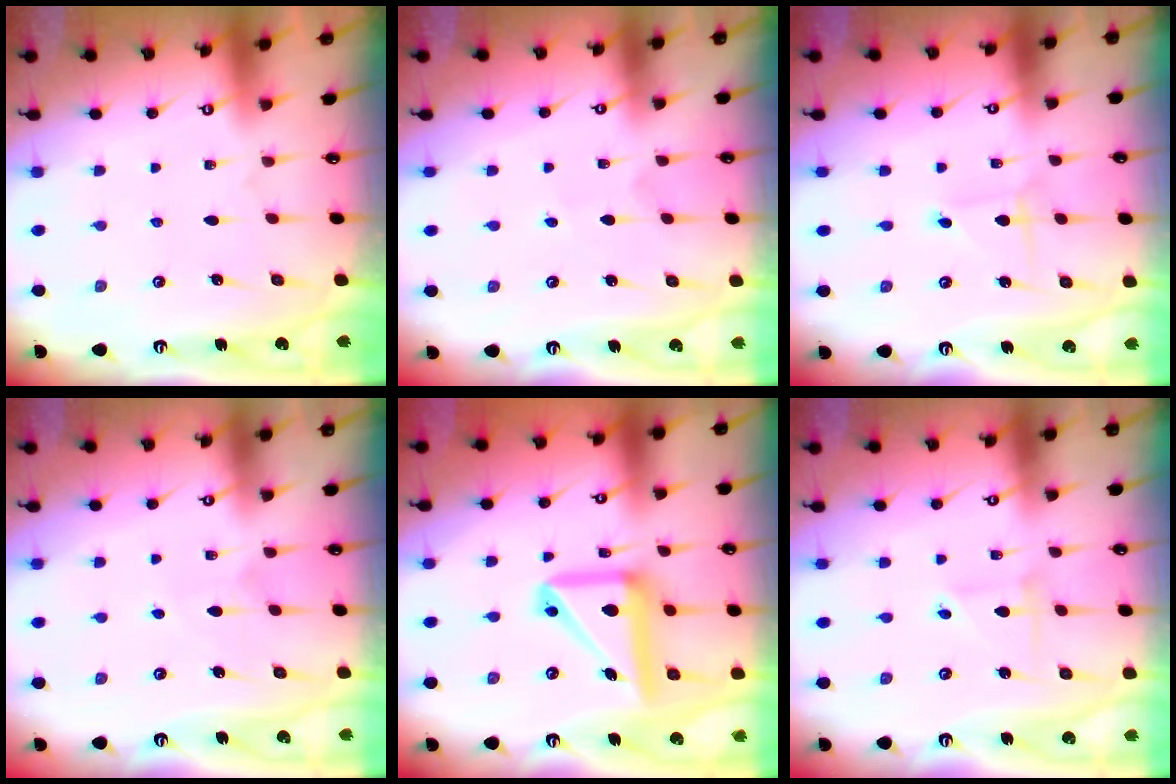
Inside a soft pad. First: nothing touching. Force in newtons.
{"total": 2.6, "press": 2.6, "slide": 0.3}
{"total": 1.4, "press": 1.4, "slide": 0.1}
{"total": 4.9, "press": 4.9, "slide": 0.6}
{"total": 17.3, "press": 17.2, "slide": 2.1}
{"total": 2.4, "press": 2.4, "slide": 0.2}